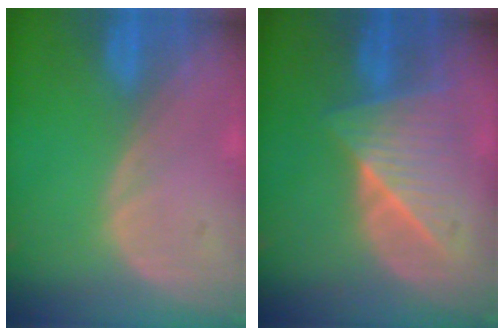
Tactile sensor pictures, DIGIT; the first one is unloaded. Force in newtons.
{"total": 7.0, "press": 7.0, "slide": 0.2}